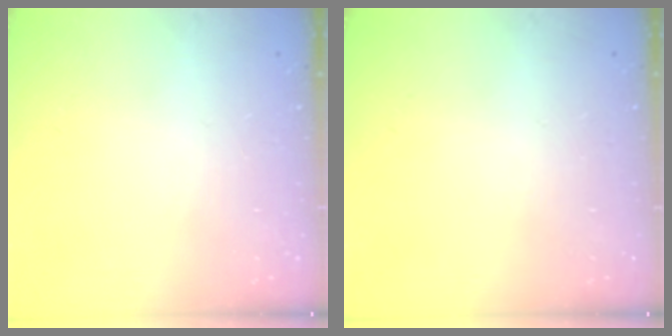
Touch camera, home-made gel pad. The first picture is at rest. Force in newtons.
{"total": 0.0}